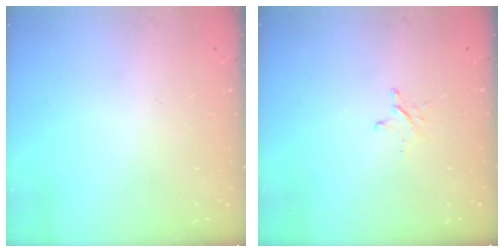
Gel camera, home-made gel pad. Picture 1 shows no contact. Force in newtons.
{"total": 2.6, "press": 2.6, "slide": 0.3}